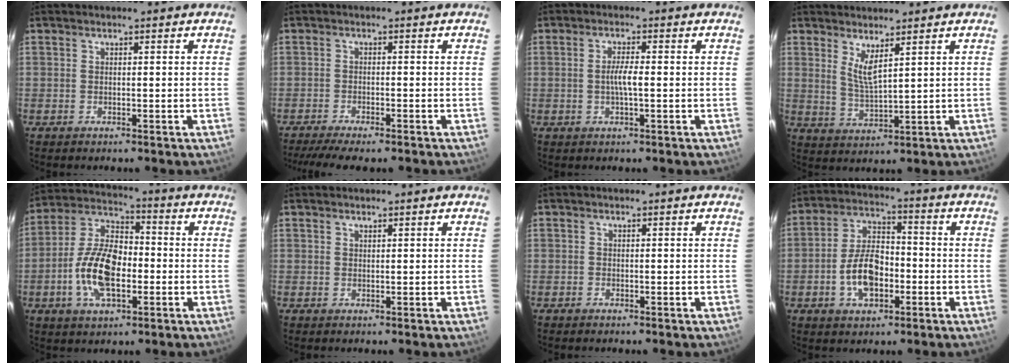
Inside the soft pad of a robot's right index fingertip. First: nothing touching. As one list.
[{"total": 7.6, "force": [-6.4, 0.9, 4.1], "torque": [-0.097, -0.023, -0.105]}, {"total": 3.1, "force": [-0.3, 0.3, 3.1], "torque": [-0.057, 0.000, -0.006]}, {"total": 4.7, "force": [2.8, 0.6, 3.6], "torque": [-0.070, -0.013, 0.054]}, {"total": 13.8, "force": [-3.3, 6.9, 11.5], "torque": [-0.238, 0.009, -0.063]}, {"total": 0.6, "force": [0.6, 0.1, 0.0], "torque": [0.001, 0.001, 0.011]}, {"total": 0.0}, {"total": 10.2, "force": [-3.2, 5.8, 7.8], "torque": [-0.156, 0.016, -0.050]}]